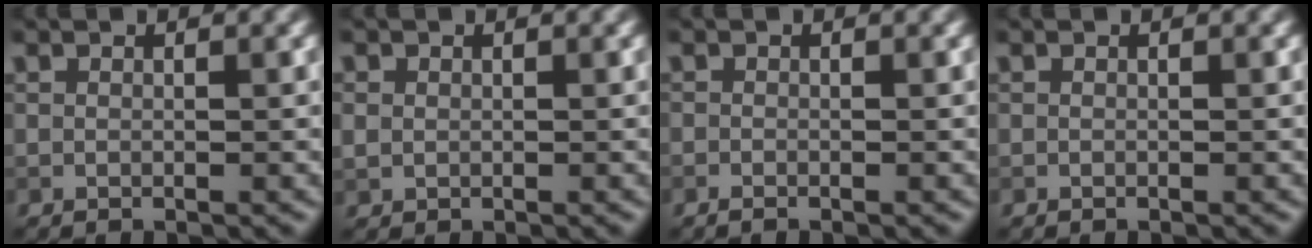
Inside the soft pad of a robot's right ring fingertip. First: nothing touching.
{"total": 0.9, "force": [0.2, 0.9, 0.3], "torque": [-0.003, -0.002, 0.005]}
{"total": 0.5, "force": [-0.4, 0.1, 0.3], "torque": [-0.004, -0.002, -0.007]}
{"total": 0.0}